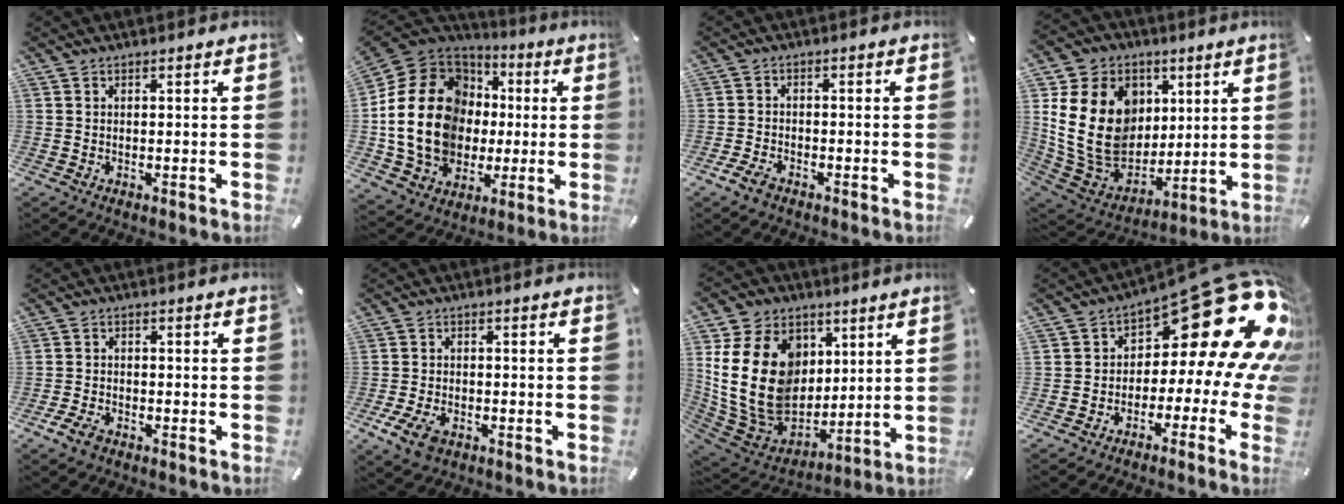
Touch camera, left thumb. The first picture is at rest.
{"total": 23.4, "force": [-0.8, 18.7, 14.1], "torque": [-0.304, 0.010, -0.002]}
{"total": 3.5, "force": [-2.4, 1.9, 1.8], "torque": [-0.048, 0.006, -0.051]}
{"total": 22.7, "force": [4.1, 17.8, 13.5], "torque": [-0.270, -0.014, 0.085]}
{"total": 3.9, "force": [-2.5, 2.2, 2.1], "torque": [-0.052, 0.008, -0.052]}
{"total": 6.1, "force": [-3.2, 3.7, 3.6], "torque": [-0.095, 0.006, -0.065]}
{"total": 24.0, "force": [4.4, 18.2, 15.0], "torque": [-0.306, -0.023, 0.089]}
{"total": 24.9, "force": [10.5, 10.9, 19.7], "torque": [-0.269, -0.087, 0.187]}